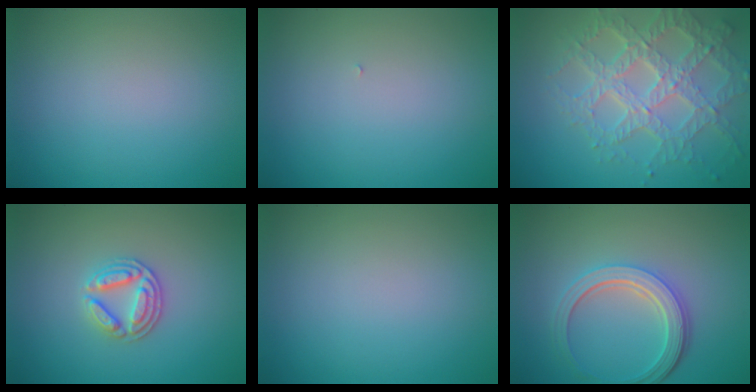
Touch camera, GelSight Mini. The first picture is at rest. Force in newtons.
{"total": 0.0}
{"total": 7.2, "press": 5.2, "slide": 5.0}
{"total": 3.1, "press": 2.9, "slide": 1.1}
{"total": 0.0}
{"total": 4.7, "press": 3.5, "slide": 3.1}